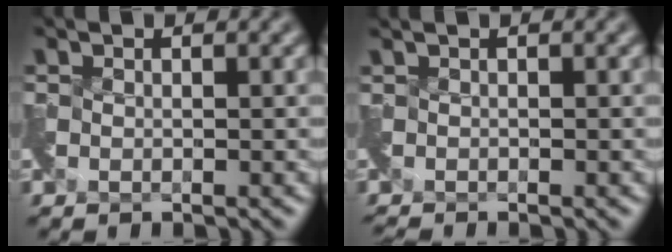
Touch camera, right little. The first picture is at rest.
{"total": 1.3, "force": [-0.9, -0.1, 0.9], "torque": [-0.017, -0.009, -0.023]}